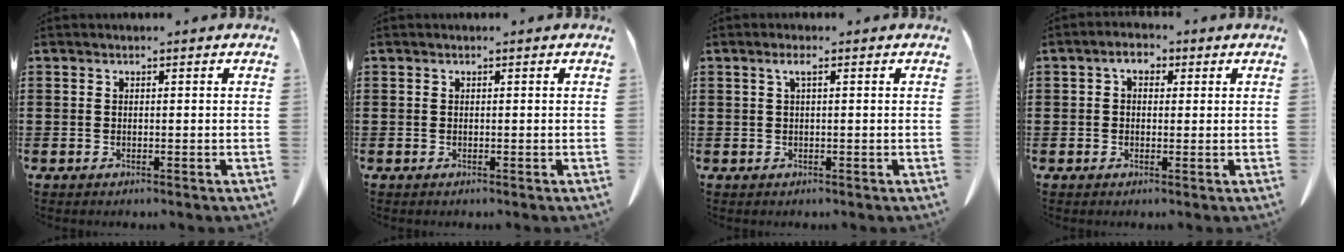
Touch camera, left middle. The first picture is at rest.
{"total": 0.0}
{"total": 1.5, "force": [0.5, 0.2, 1.5], "torque": [-0.030, 0.000, 0.008]}
{"total": 2.4, "force": [0.7, 1.5, 1.7], "torque": [-0.038, 0.008, 0.010]}